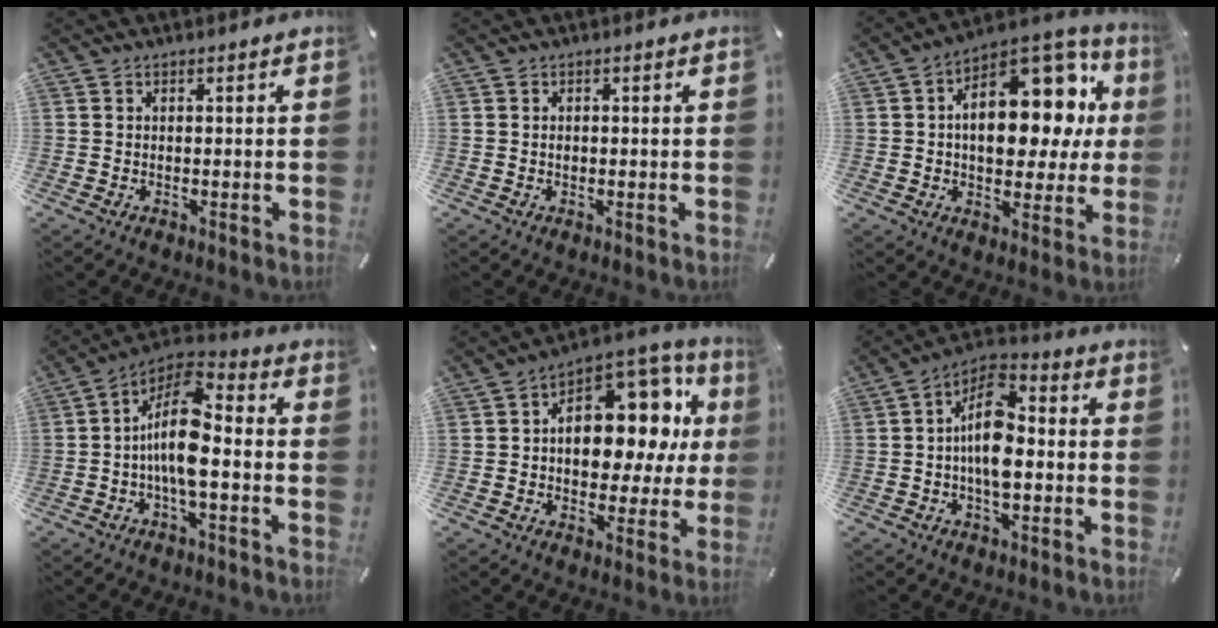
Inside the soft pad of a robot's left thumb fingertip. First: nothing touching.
{"total": 0.6, "force": [0.0, 0.5, 0.3], "torque": [-0.006, 0.002, -0.001]}
{"total": 20.5, "force": [5.0, 12.4, 15.5], "torque": [-0.197, -0.036, 0.085]}
{"total": 13.1, "force": [-1.6, 5.6, 11.8], "torque": [-0.237, -0.006, -0.030]}
{"total": 15.4, "force": [3.3, 10.6, 10.7], "torque": [-0.132, -0.037, 0.058]}
{"total": 12.0, "force": [-1.3, 6.5, 10.0], "torque": [-0.187, 0.000, -0.022]}